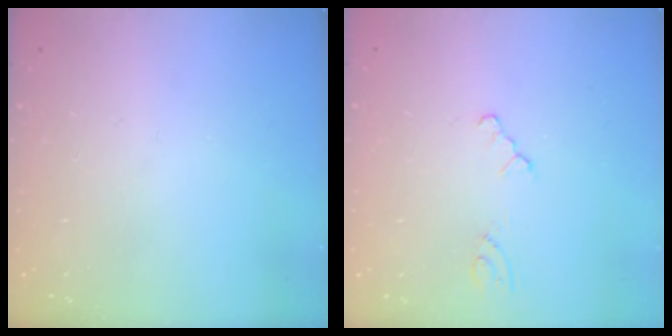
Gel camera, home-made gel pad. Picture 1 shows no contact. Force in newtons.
{"total": 2.1, "press": 2.0, "slide": 0.4}